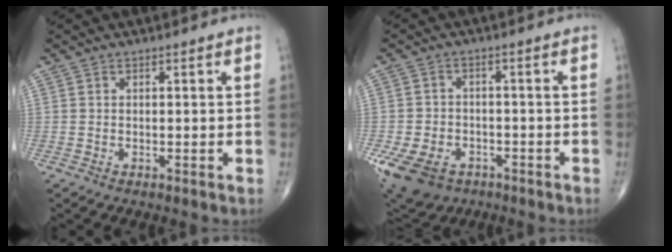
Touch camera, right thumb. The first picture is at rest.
{"total": 12.7, "force": [-5.7, 9.3, 6.6], "torque": [-0.140, 0.016, -0.085]}